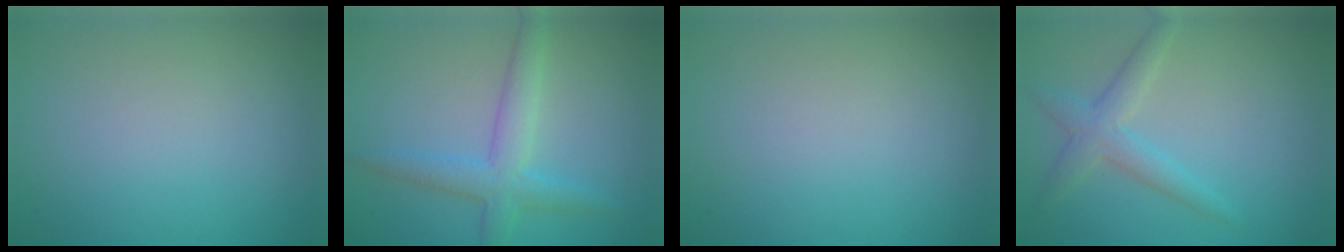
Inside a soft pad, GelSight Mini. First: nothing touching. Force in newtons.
{"total": 3.8, "press": 3.8, "slide": 0.0}
{"total": 0.0}
{"total": 2.8, "press": 2.8, "slide": 0.1}